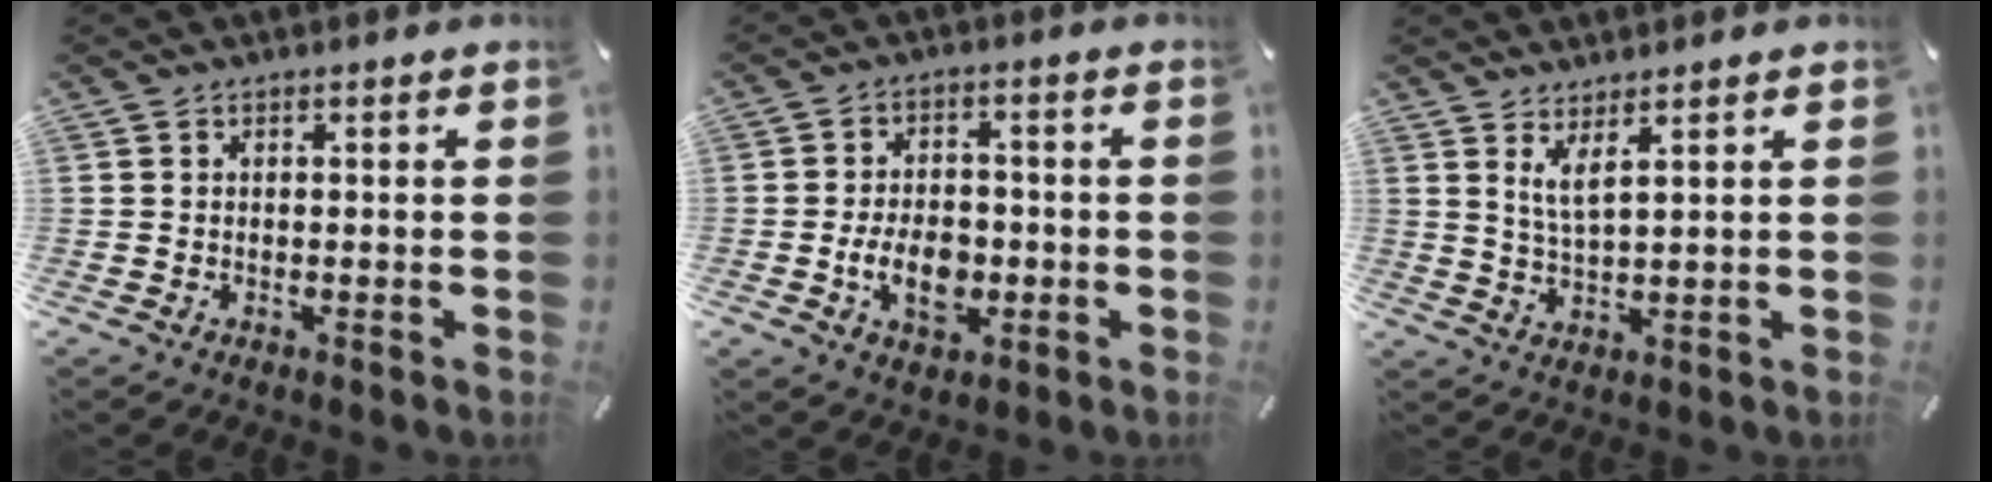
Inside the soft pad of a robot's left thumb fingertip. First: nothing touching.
{"total": 8.9, "force": [-2.1, 6.0, 6.2], "torque": [-0.127, 0.005, -0.039]}
{"total": 4.4, "force": [2.9, 0.6, 3.3], "torque": [-0.074, -0.006, 0.049]}